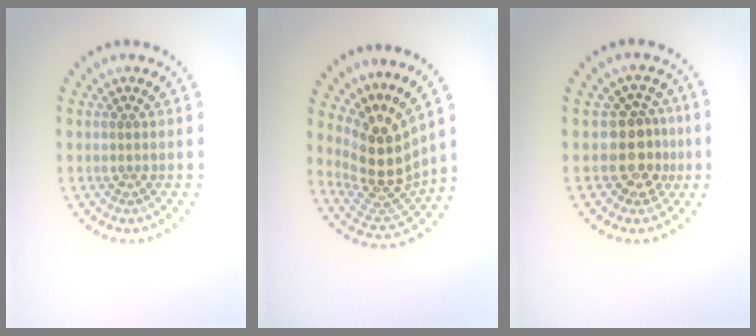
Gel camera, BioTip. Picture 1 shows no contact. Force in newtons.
{"total": 5.1, "press": 3.7, "slide": 3.5}
{"total": 3.4, "press": 2.9, "slide": 1.8}